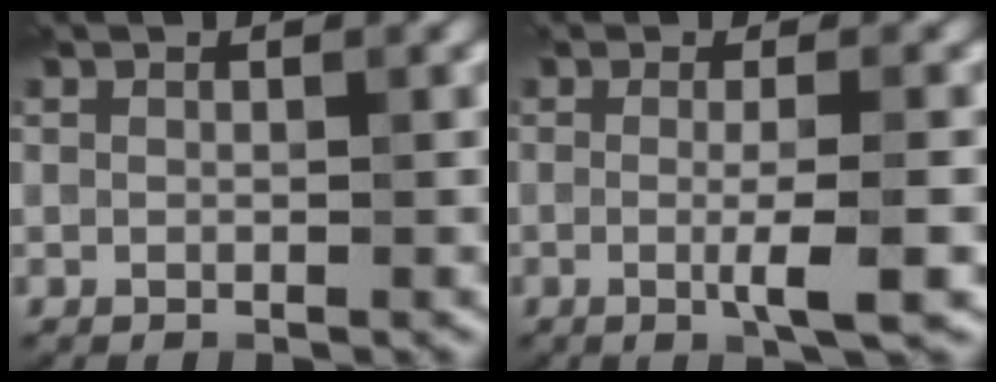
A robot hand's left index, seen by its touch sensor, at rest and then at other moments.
{"total": 4.0, "force": [-0.7, 0.8, 3.9], "torque": [-0.062, -0.010, -0.014]}